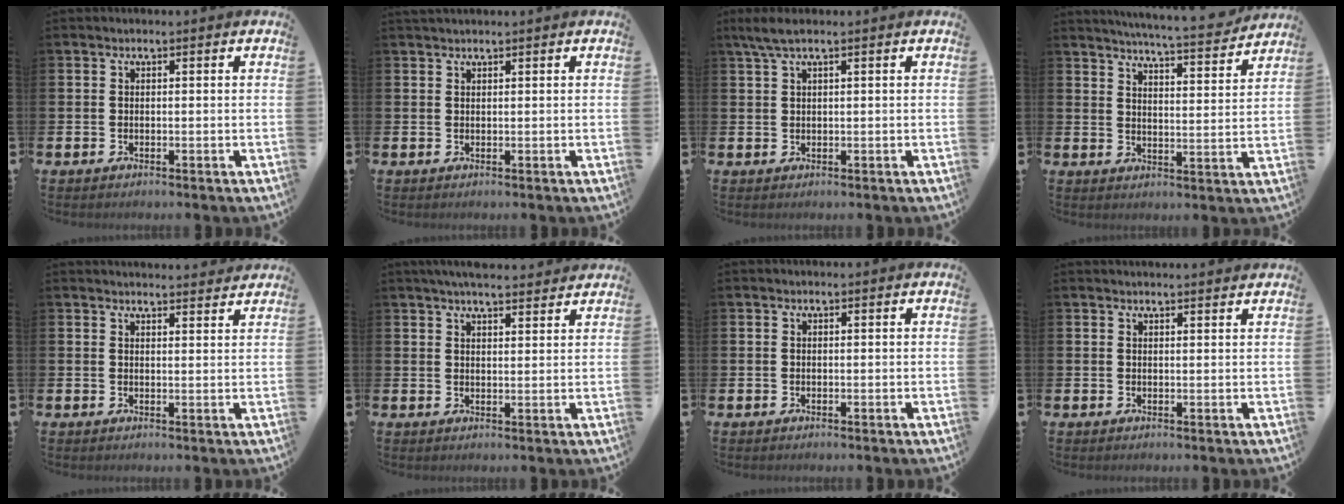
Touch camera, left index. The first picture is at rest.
{"total": 0.9, "force": [0.9, 0.0, 0.2], "torque": [0.003, -0.001, 0.015]}
{"total": 2.5, "force": [1.5, 0.3, 2.0], "torque": [-0.040, 0.003, 0.027]}
{"total": 6.0, "force": [5.8, -0.3, 1.3], "torque": [-0.030, -0.048, 0.097]}
{"total": 2.4, "force": [2.4, 0.1, 0.0], "torque": [0.009, -0.020, 0.041]}
{"total": 4.5, "force": [4.2, 0.6, 1.4], "torque": [-0.021, -0.020, 0.074]}
{"total": 0.0}
{"total": 1.2, "force": [1.2, 0.0, 0.2], "torque": [0.011, -0.008, 0.018]}